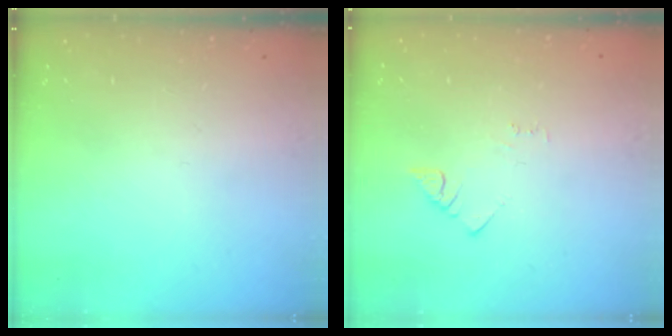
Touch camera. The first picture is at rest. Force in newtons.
{"total": 1.5, "press": 1.5, "slide": 0.3}